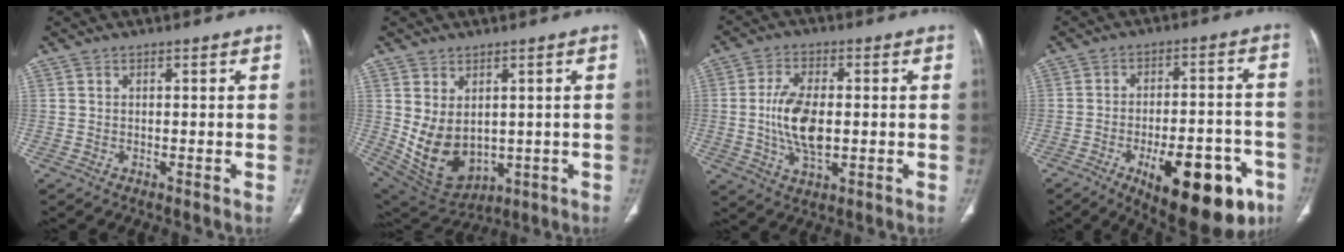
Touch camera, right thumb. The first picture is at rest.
{"total": 11.2, "force": [0.4, 7.9, 8.0], "torque": [-0.128, -0.012, 0.046]}
{"total": 10.3, "force": [-0.4, 5.2, 8.9], "torque": [-0.173, -0.002, -0.005]}
{"total": 21.5, "force": [-10.0, 8.9, 16.8], "torque": [-0.177, 0.044, -0.127]}